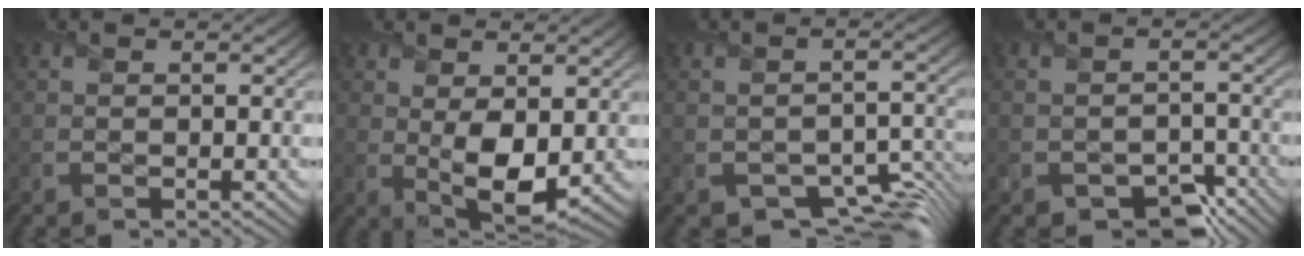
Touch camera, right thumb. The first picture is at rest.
{"total": 6.1, "force": [0.5, 3.3, 5.1], "torque": [-0.106, -0.012, 0.017]}
{"total": 6.4, "force": [-3.7, 3.5, 3.8], "torque": [-0.051, -0.022, -0.055]}
{"total": 4.3, "force": [-2.8, 2.6, 1.9], "torque": [-0.024, -0.010, -0.046]}